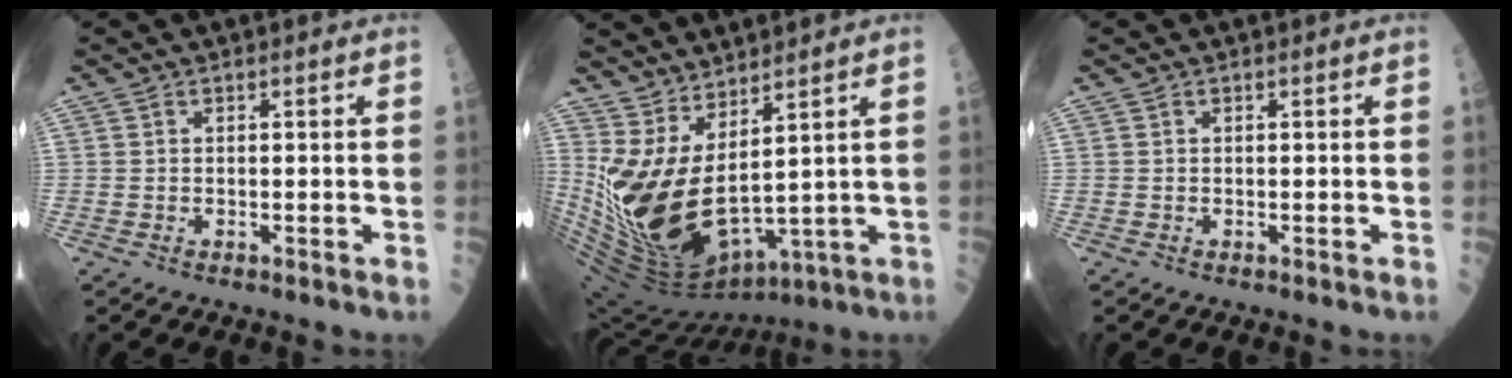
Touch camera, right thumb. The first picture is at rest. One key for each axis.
{"total": 17.6, "fx": 5.1, "fy": 6.1, "fz": 15.7, "tx": -0.319, "ty": -0.068, "tz": 0.126}
{"total": 0.0}